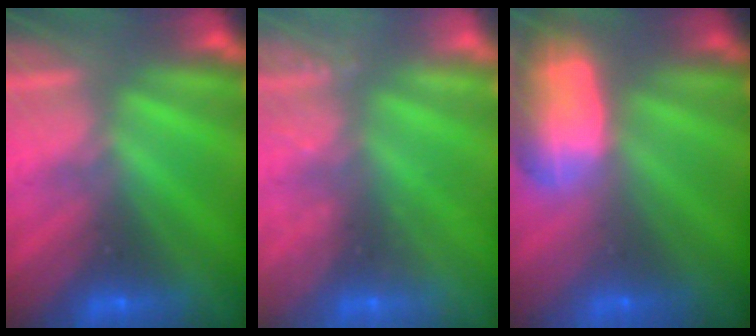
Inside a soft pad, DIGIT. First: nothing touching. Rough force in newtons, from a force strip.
{"total": 2.4}
{"total": 7.5}